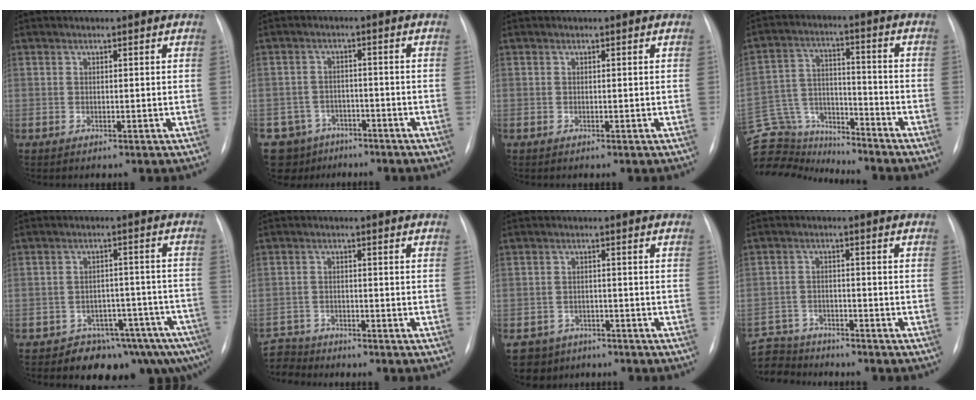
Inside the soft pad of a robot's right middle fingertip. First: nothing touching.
{"total": 6.8, "force": [-4.7, 5.0, 0.0], "torque": [0.005, 0.019, -0.067]}
{"total": 0.0}
{"total": 15.0, "force": [-14.5, 2.9, 2.1], "torque": [-0.039, 0.043, -0.241]}
{"total": 9.7, "force": [-8.0, 4.3, 3.3], "torque": [-0.007, 0.042, -0.106]}
{"total": 5.5, "force": [-5.2, 1.6, -0.9], "torque": [0.023, -0.001, -0.098]}
{"total": 6.3, "force": [-4.4, 4.4, 0.3], "torque": [-0.003, 0.007, -0.063]}
{"total": 9.6, "force": [-9.0, 3.2, 1.3], "torque": [-0.032, 0.007, -0.150]}